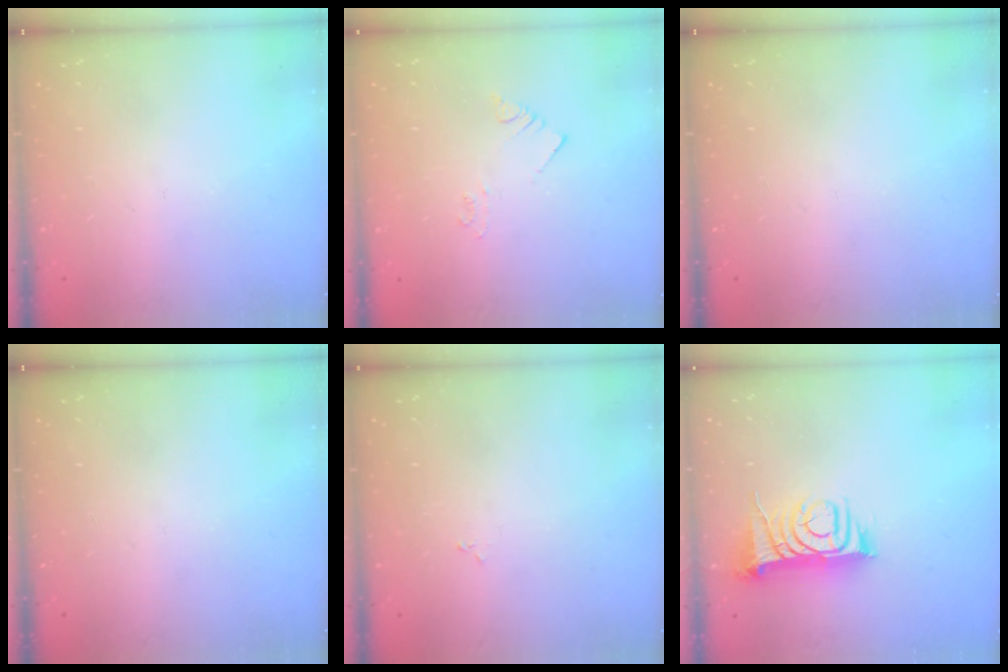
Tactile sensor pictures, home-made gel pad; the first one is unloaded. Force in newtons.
{"total": 2.1, "press": 2.1, "slide": 0.3}
{"total": 0.0}
{"total": 0.0}
{"total": 1.9, "press": 1.9, "slide": 0.3}
{"total": 9.7, "press": 9.6, "slide": 1.2}